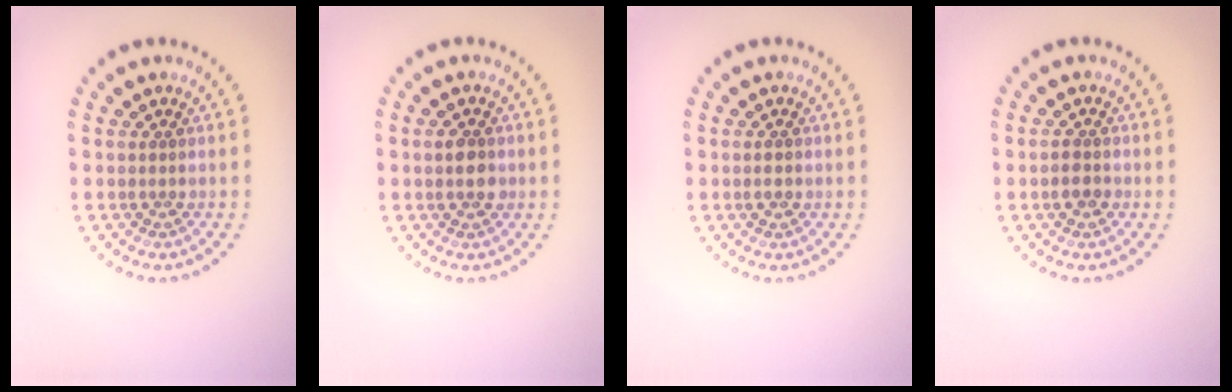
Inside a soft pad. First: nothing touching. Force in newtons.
{"total": 2.5, "press": 2.5, "slide": 0.1}
{"total": 1.3, "press": 1.2, "slide": 0.3}
{"total": 1.7, "press": 1.6, "slide": 0.3}